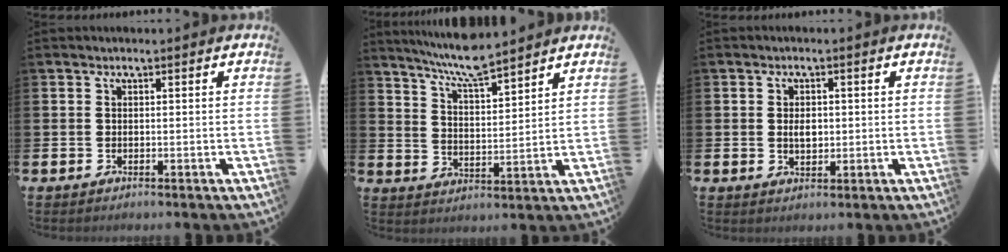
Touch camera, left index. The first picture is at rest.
{"total": 7.2, "force": [6.8, 0.4, 2.4], "torque": [-0.072, -0.034, 0.123]}
{"total": 2.3, "force": [0.2, 1.5, 1.7], "torque": [-0.018, 0.001, -0.002]}